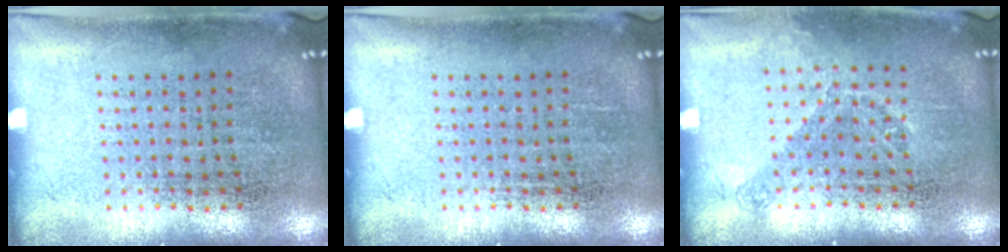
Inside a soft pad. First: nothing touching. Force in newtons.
{"total": 0.0}
{"total": 1.2, "press": 0.9, "slide": 0.8}